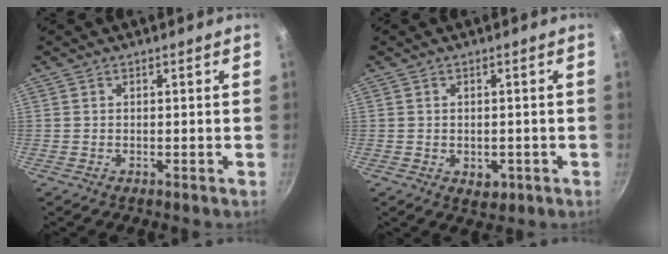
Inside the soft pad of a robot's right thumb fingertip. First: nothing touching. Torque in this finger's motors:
{"motor_torque": [-0.53, -0.01, -0.30, 0.20, 0.05]}